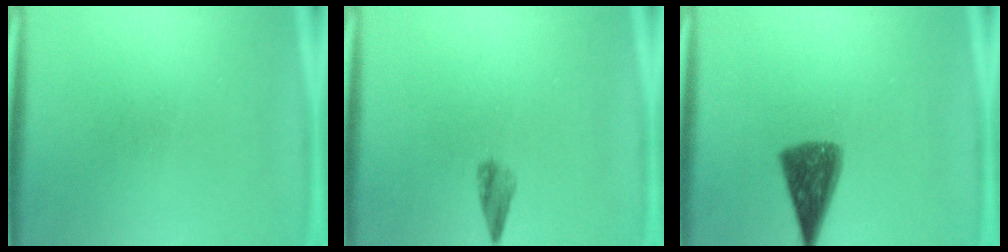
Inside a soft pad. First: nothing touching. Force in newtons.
{"total": 2.0}
{"total": 8.3}